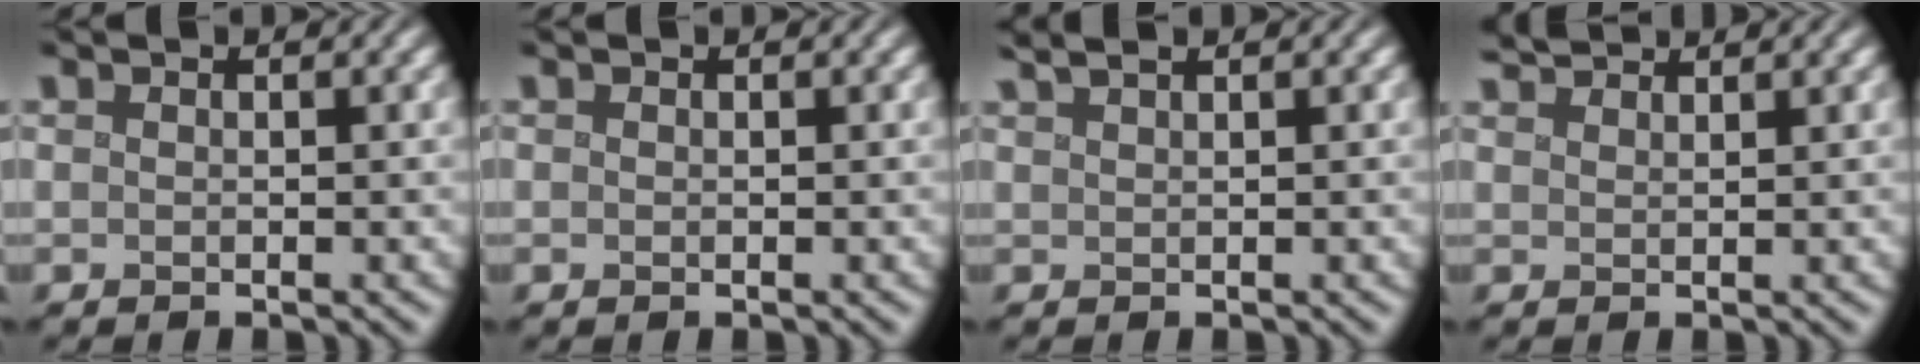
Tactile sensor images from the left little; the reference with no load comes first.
{"total": 0.0}
{"total": 2.8, "force": [2.1, 0.9, 1.6], "torque": [-0.001, 0.019, 0.007]}
{"total": 2.6, "force": [2.5, 0.2, 0.6], "torque": [-0.006, 0.010, 0.040]}